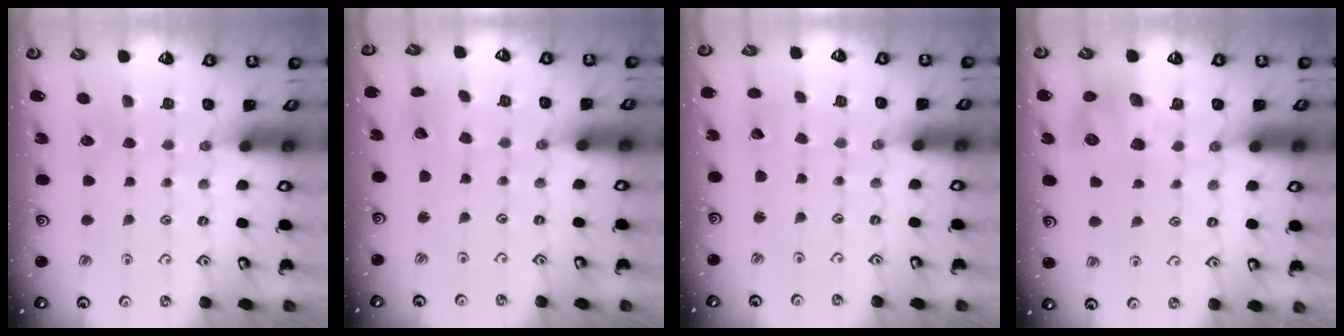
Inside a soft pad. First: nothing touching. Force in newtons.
{"total": 2.2, "press": 2.2, "slide": 0.2}
{"total": 1.5, "press": 1.5, "slide": 0.0}
{"total": 10.1, "press": 10.1, "slide": 0.6}